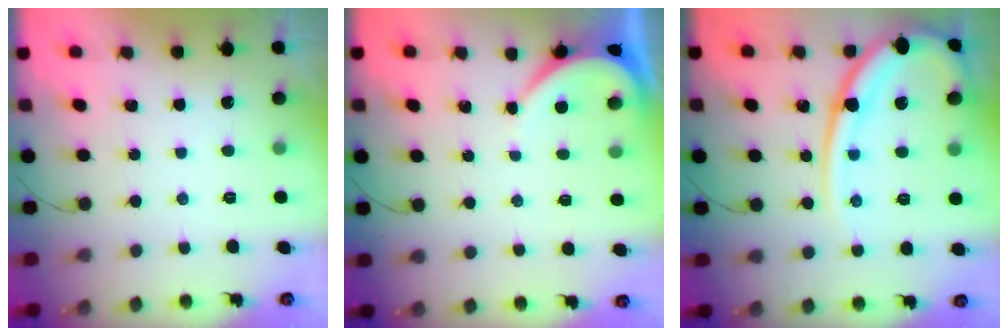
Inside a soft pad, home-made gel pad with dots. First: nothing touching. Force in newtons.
{"total": 3.9, "press": 3.9, "slide": 0.4}
{"total": 15.5, "press": 15.3, "slide": 2.0}